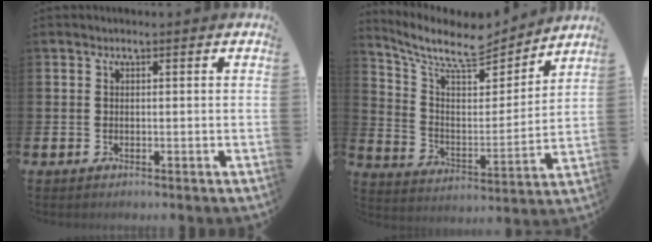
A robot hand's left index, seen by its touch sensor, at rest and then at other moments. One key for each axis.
{"total": 9.1, "fx": 7.8, "fy": 2.8, "fz": 3.8, "tx": -0.108, "ty": -0.052, "tz": 0.132}